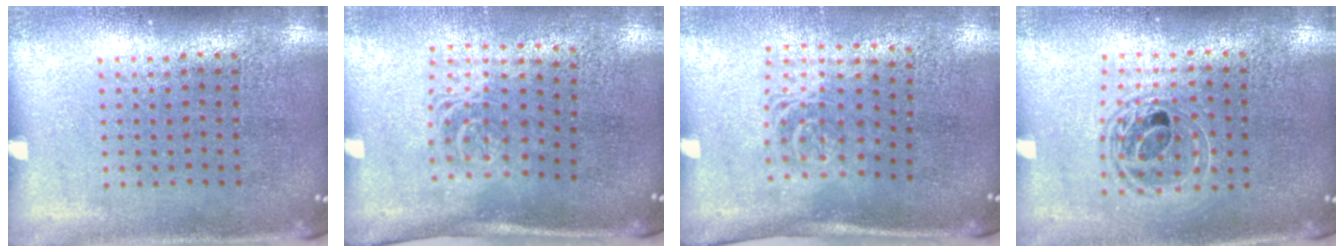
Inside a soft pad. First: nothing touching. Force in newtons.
{"total": 1.6, "press": 1.1, "slide": 1.1}
{"total": 1.6, "press": 1.1, "slide": 1.1}
{"total": 1.7, "press": 1.4, "slide": 0.9}